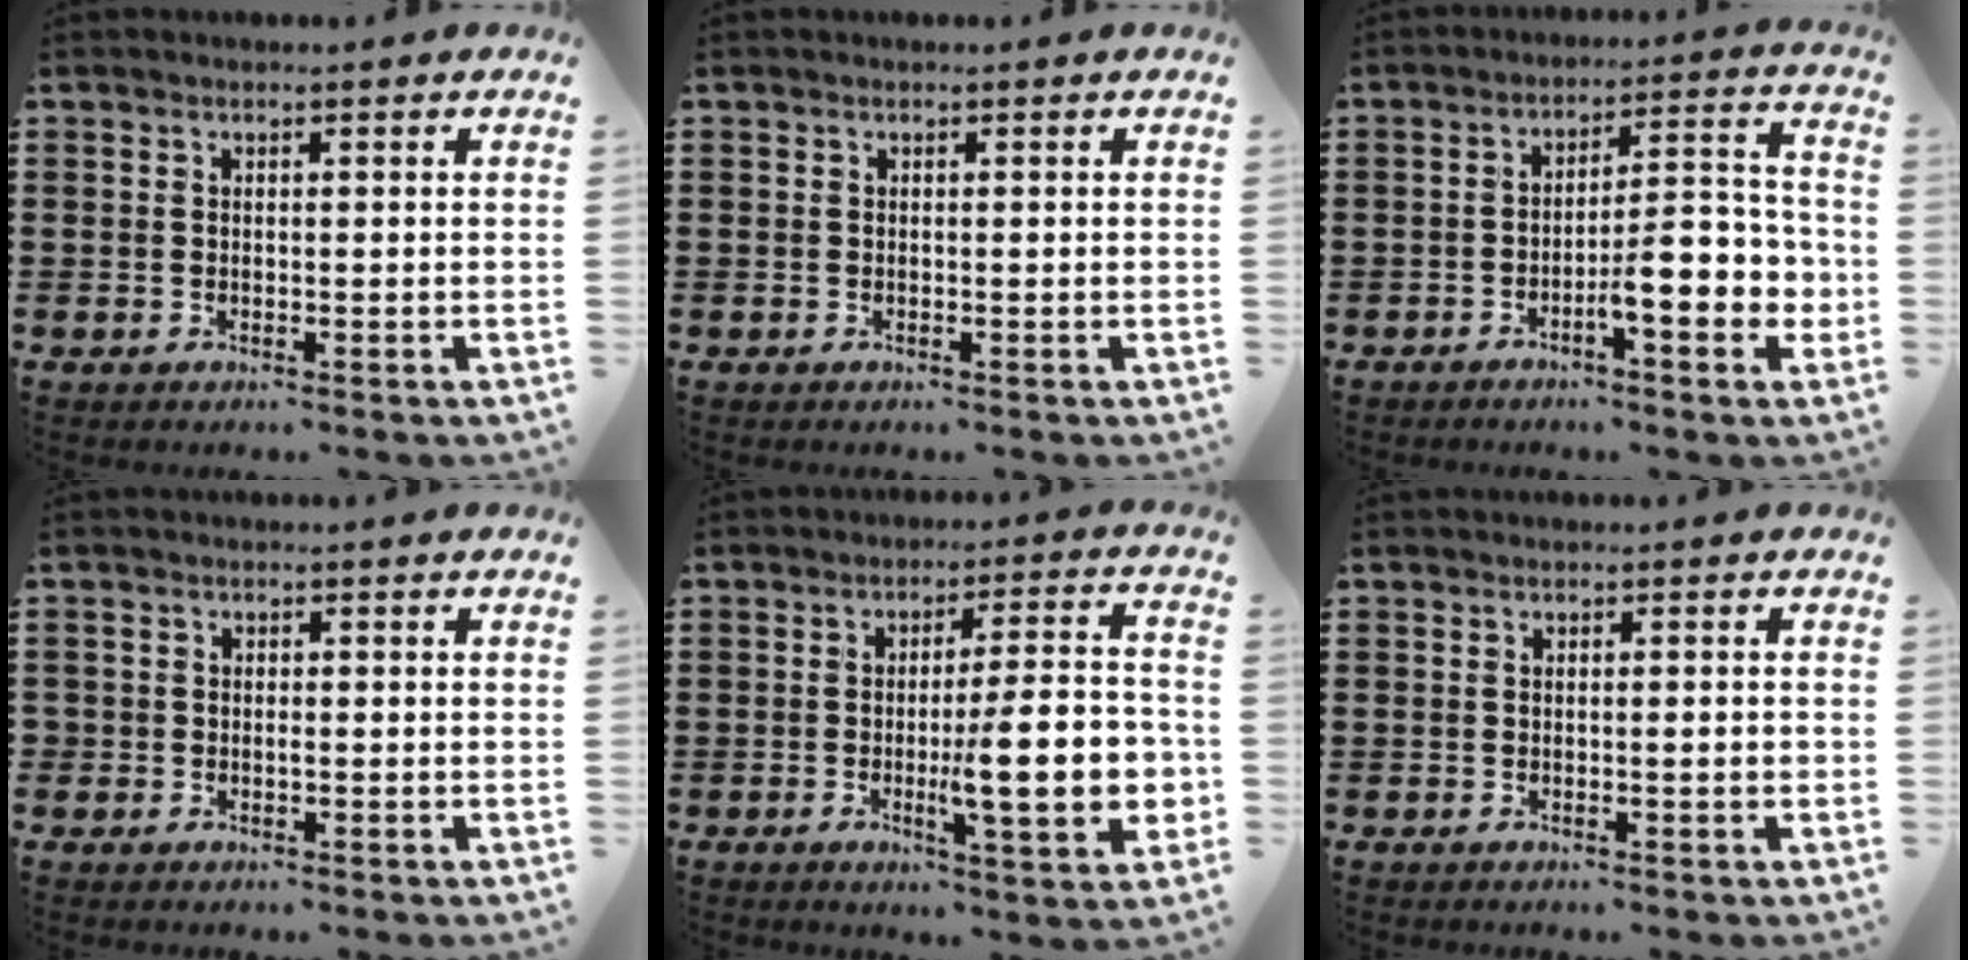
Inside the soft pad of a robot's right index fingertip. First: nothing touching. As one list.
[{"total": 0.0}, {"total": 8.3, "force": [-3.0, 2.2, 7.5], "torque": [-0.106, -0.016, -0.057]}, {"total": 0.9, "force": [-0.4, 0.7, 0.5], "torque": [-0.011, -0.002, -0.007]}, {"total": 13.0, "force": [-2.1, 2.7, 12.6], "torque": [-0.180, -0.015, -0.040]}, {"total": 0.9, "force": [-0.1, 0.1, 0.9], "torque": [-0.016, -0.003, -0.002]}]